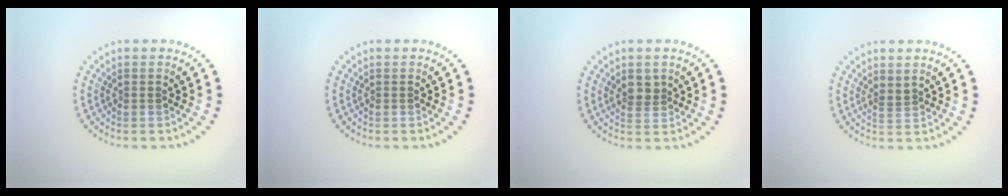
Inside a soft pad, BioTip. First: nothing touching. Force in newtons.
{"total": 0.0}
{"total": 1.9, "press": 1.7, "slide": 0.8}
{"total": 0.8, "press": 0.5, "slide": 0.6}